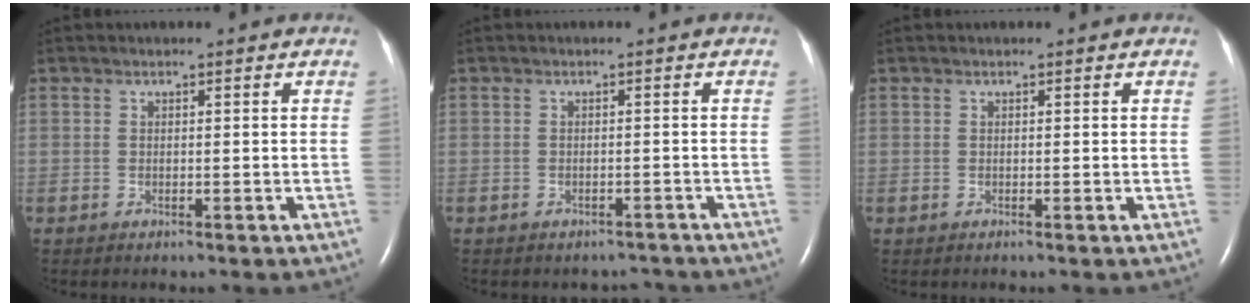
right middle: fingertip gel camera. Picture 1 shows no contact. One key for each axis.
{"total": 3.6, "fx": -3.3, "fy": 1.6, "fz": 0.2, "tx": 0.001, "ty": 0.007, "tz": -0.039}
{"total": 0.0}